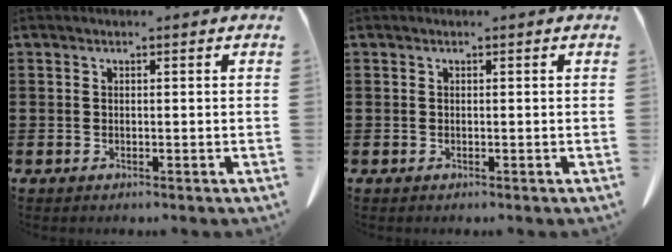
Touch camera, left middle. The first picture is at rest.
{"total": 0.0}